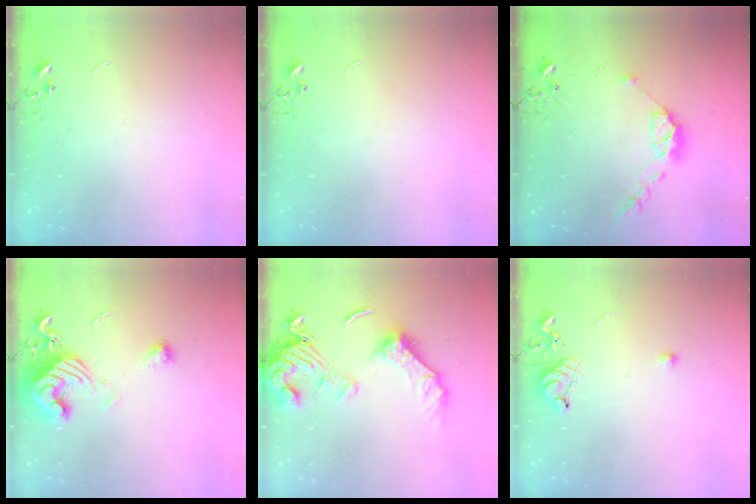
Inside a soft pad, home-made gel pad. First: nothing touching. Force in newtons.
{"total": 0.0}
{"total": 9.8, "press": 9.8, "slide": 0.7}
{"total": 13.5, "press": 13.4, "slide": 1.7}
{"total": 16.8, "press": 16.7, "slide": 2.2}
{"total": 7.1, "press": 7.0, "slide": 1.0}